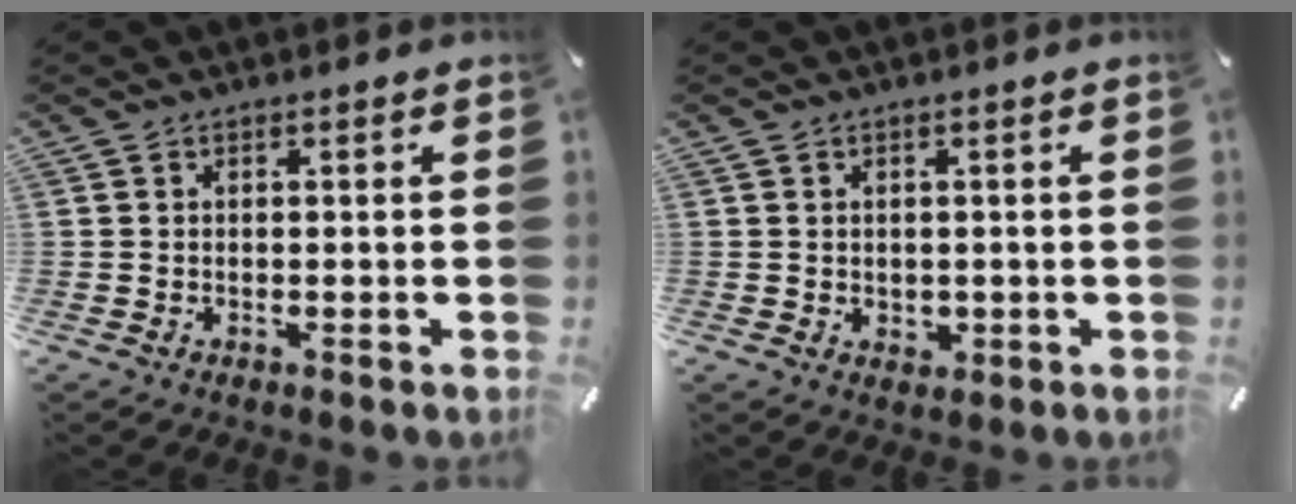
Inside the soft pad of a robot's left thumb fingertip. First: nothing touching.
{"total": 1.7, "force": [0.3, 1.6, 0.4], "torque": [-0.010, 0.004, 0.004]}